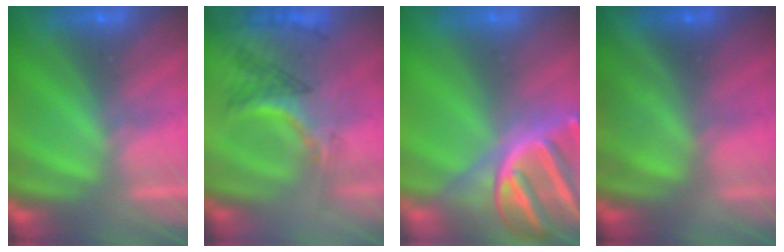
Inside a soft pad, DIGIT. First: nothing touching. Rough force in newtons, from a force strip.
{"total": 3.2}
{"total": 9.0}
{"total": 1.4}